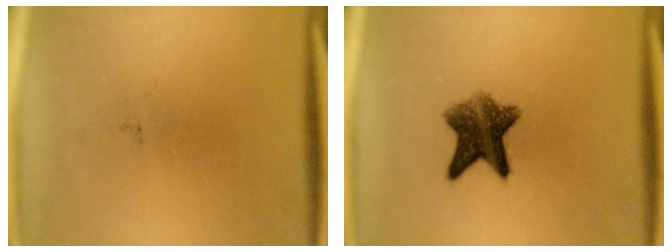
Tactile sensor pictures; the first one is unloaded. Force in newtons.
{"total": 7.7}